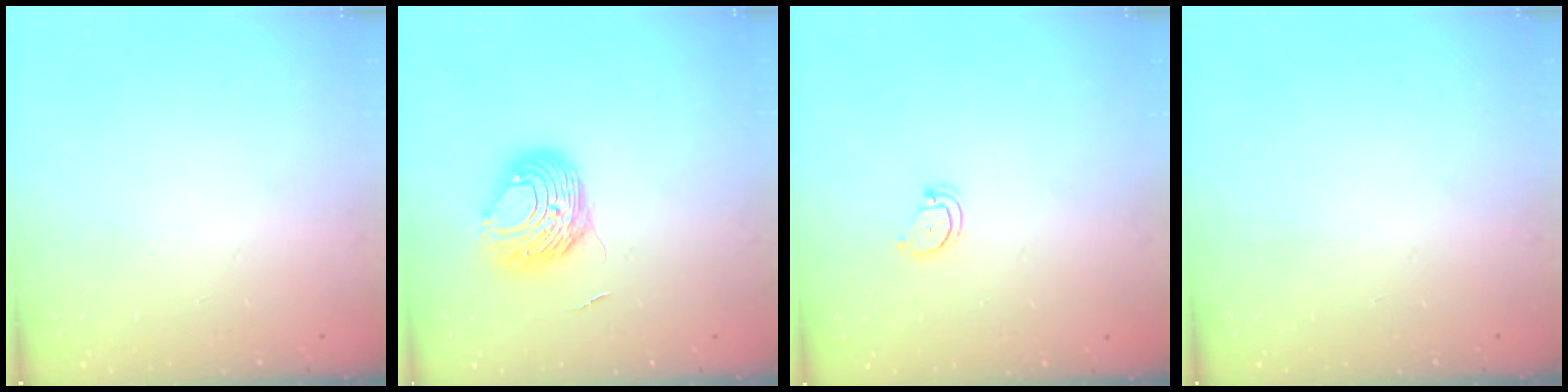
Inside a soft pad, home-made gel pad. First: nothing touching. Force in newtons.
{"total": 8.8, "press": 8.8, "slide": 0.8}
{"total": 3.0, "press": 3.0, "slide": 0.3}
{"total": 0.0}